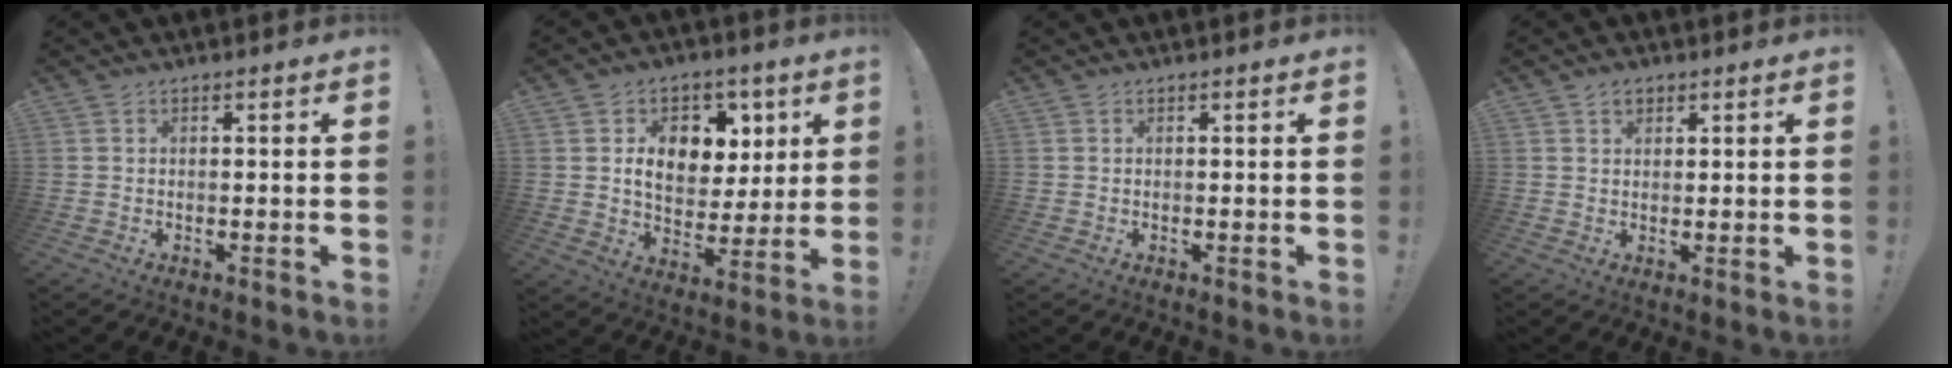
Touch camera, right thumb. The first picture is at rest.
{"total": 12.0, "force": [3.9, 9.1, 6.6], "torque": [-0.093, -0.015, 0.080]}
{"total": 0.0}
{"total": 3.0, "force": [1.7, 2.3, 0.9], "torque": [-0.003, -0.009, 0.029]}